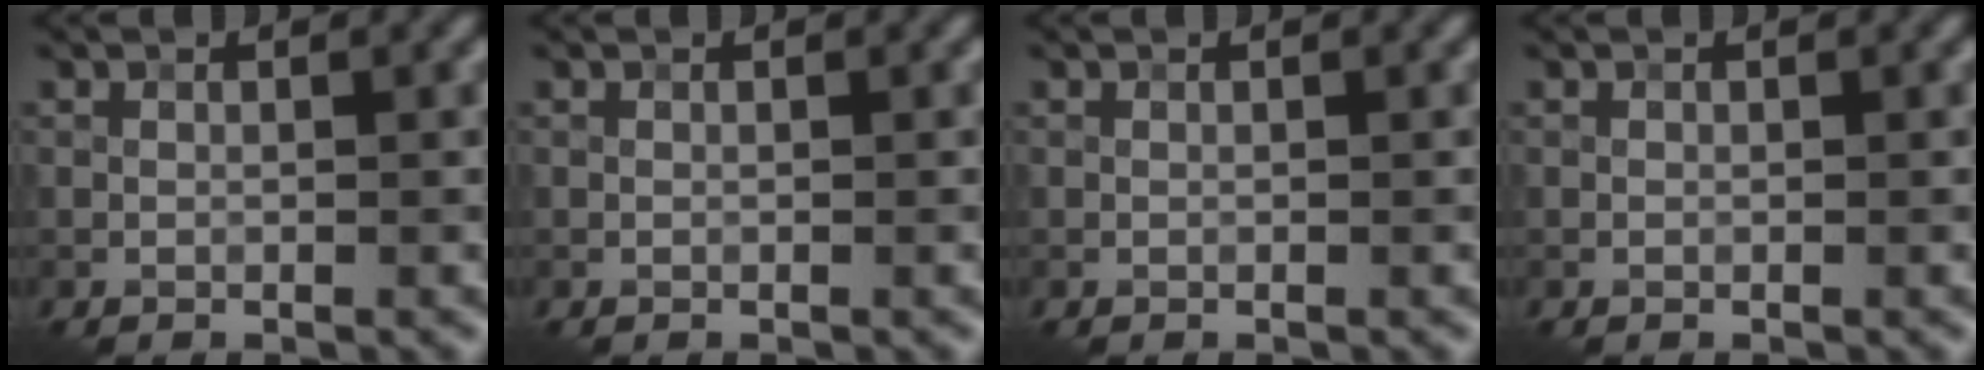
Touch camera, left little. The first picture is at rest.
{"total": 0.0}
{"total": 0.0}
{"total": 0.0}